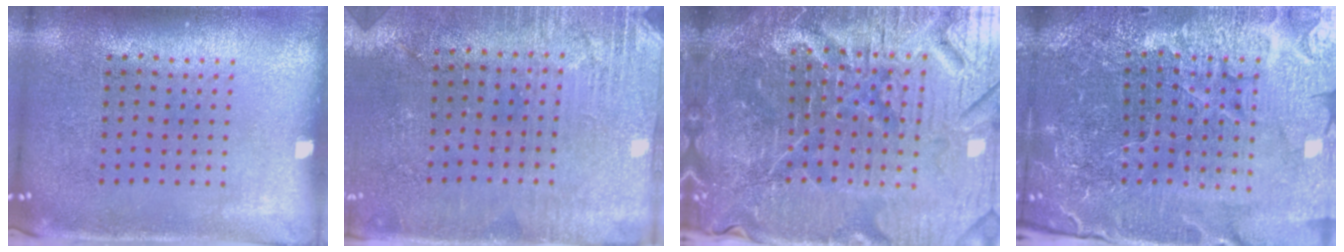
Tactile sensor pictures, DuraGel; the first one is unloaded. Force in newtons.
{"total": 2.8, "press": 2.7, "slide": 0.7}
{"total": 7.2, "press": 6.4, "slide": 3.4}
{"total": 5.4, "press": 5.1, "slide": 1.8}